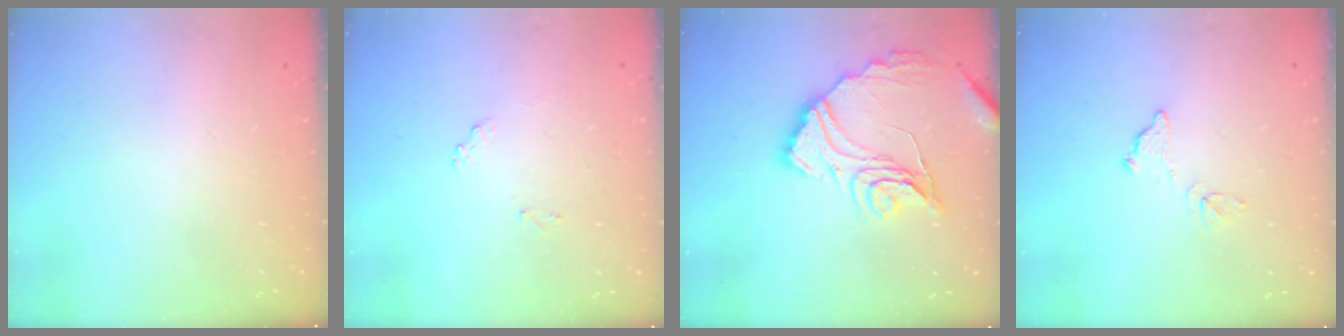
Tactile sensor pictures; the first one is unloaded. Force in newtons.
{"total": 7.2, "press": 7.1, "slide": 0.4}
{"total": 16.8, "press": 16.8, "slide": 1.4}
{"total": 6.8, "press": 6.8, "slide": 0.2}